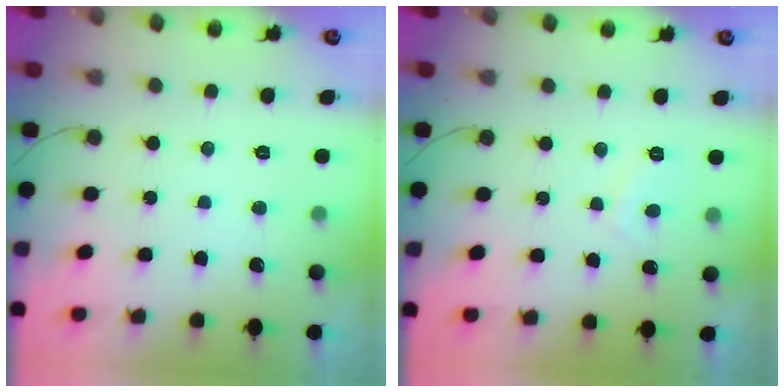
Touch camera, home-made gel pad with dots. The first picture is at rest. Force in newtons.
{"total": 2.0, "press": 1.9, "slide": 0.7}